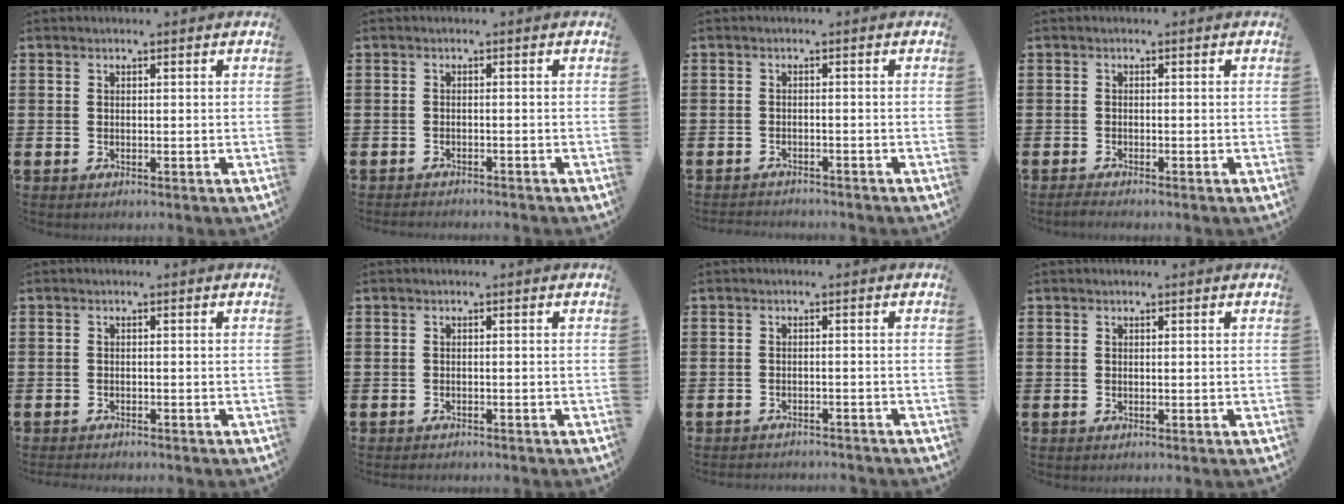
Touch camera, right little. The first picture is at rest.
{"total": 0.9, "force": [-0.9, 0.0, 0.0], "torque": [-0.002, 0.000, -0.018]}
{"total": 1.3, "force": [-1.3, 0.0, -0.1], "torque": [-0.002, 0.003, -0.027]}
{"total": 0.9, "force": [-0.7, 0.0, 0.5], "torque": [-0.009, -0.001, -0.014]}
{"total": 0.7, "force": [-0.7, 0.0, 0.0], "torque": [-0.001, -0.001, -0.016]}
{"total": 0.5, "force": [-0.5, 0.0, -0.1], "torque": [-0.001, -0.002, -0.011]}
{"total": 1.3, "force": [-1.3, -0.1, -0.1], "torque": [-0.002, 0.003, -0.027]}
{"total": 0.0}